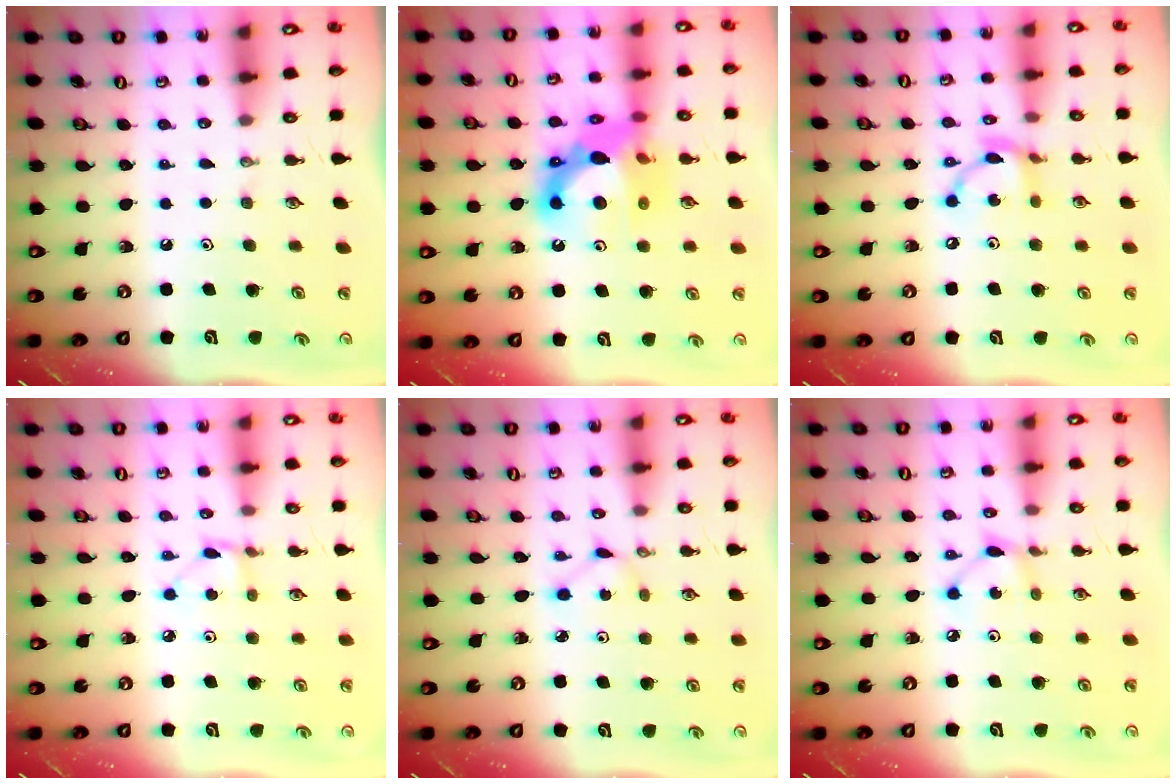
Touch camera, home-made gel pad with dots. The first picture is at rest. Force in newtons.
{"total": 15.8, "press": 15.8, "slide": 1.3}
{"total": 9.4, "press": 9.4, "slide": 0.3}
{"total": 2.7, "press": 2.7, "slide": 0.3}
{"total": 1.8, "press": 1.7, "slide": 0.2}
{"total": 3.8, "press": 3.8, "slide": 0.0}